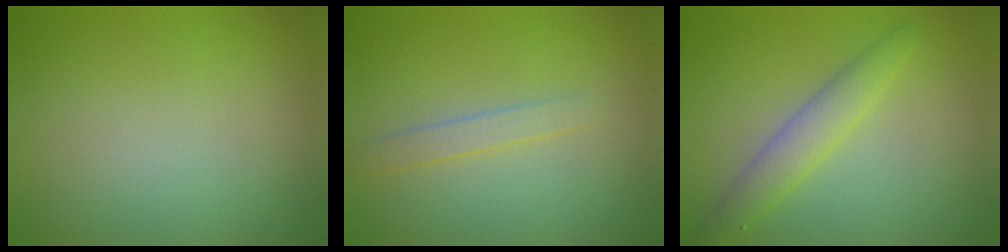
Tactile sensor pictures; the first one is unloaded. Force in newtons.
{"total": 1.4, "press": 1.4, "slide": 0.0}
{"total": 2.8, "press": 2.8, "slide": 0.1}